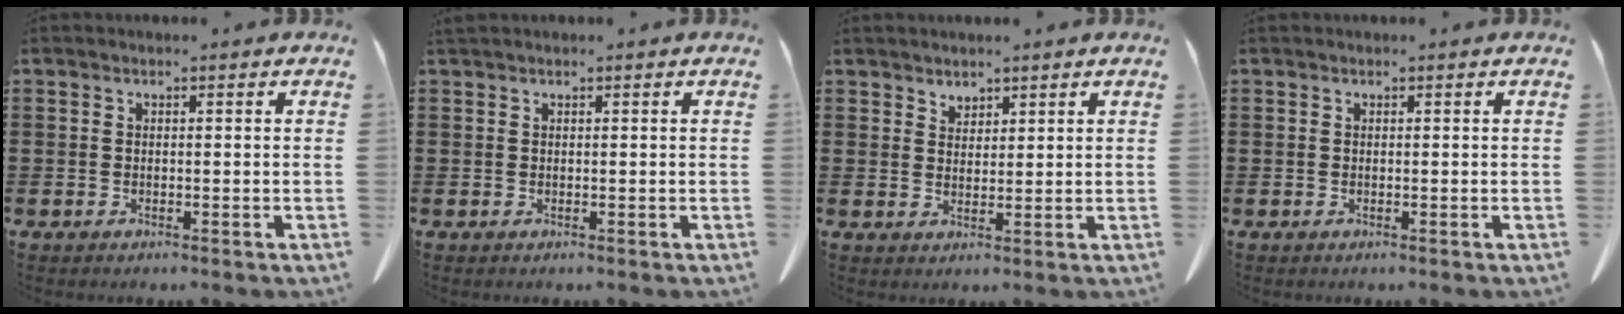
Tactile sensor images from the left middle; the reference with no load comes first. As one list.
[{"total": 0.6, "force": [0.5, 0.1, 0.2], "torque": [-0.007, -0.001, 0.011]}, {"total": 2.2, "force": [2.0, 0.7, 0.0], "torque": [-0.004, 0.000, 0.041]}, {"total": 0.0}]